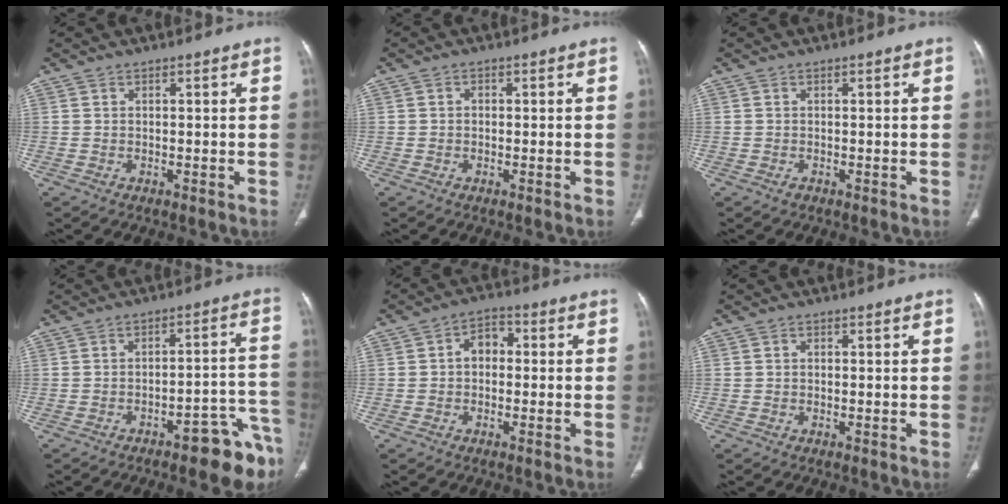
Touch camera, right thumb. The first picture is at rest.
{"total": 0.9, "force": [0.0, 0.8, 0.5], "torque": [-0.005, 0.003, -0.003]}
{"total": 0.6, "force": [-0.3, 0.4, 0.2], "torque": [-0.003, 0.000, -0.006]}
{"total": 11.9, "force": [-7.5, 3.2, 8.7], "torque": [-0.068, 0.071, -0.095]}
{"total": 4.8, "force": [-0.1, 3.6, 3.2], "torque": [-0.034, 0.020, -0.014]}
{"total": 0.6, "force": [0.0, 0.4, 0.3], "torque": [-0.003, 0.000, -0.001]}